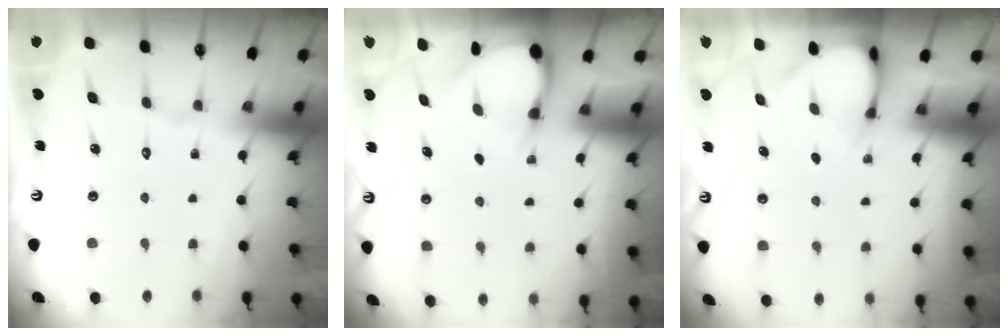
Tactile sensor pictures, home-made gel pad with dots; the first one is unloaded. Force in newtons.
{"total": 3.3, "press": 3.3, "slide": 0.3}
{"total": 3.1, "press": 3.1, "slide": 0.2}